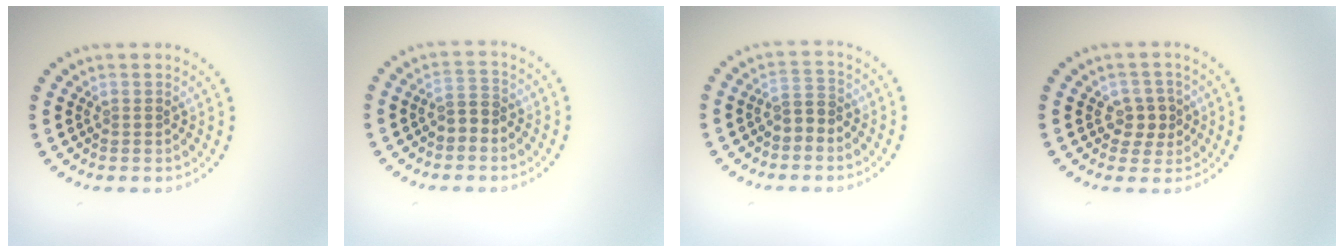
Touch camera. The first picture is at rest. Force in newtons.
{"total": 1.9, "press": 1.8, "slide": 0.8}
{"total": 2.0, "press": 1.8, "slide": 1.0}
{"total": 2.2, "press": 2.1, "slide": 0.8}